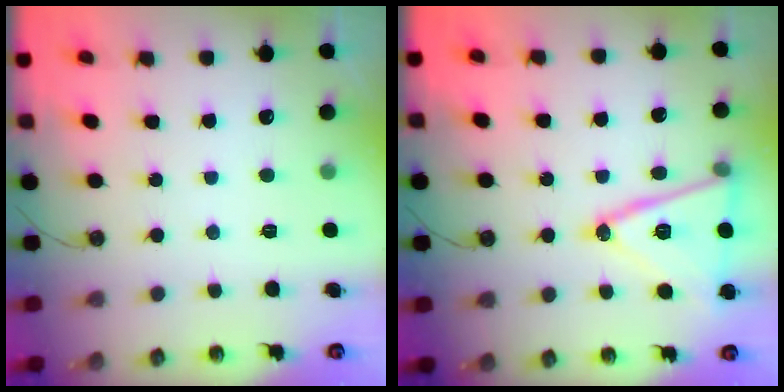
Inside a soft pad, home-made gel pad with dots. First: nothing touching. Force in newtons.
{"total": 17.6, "press": 17.3, "slide": 3.4}